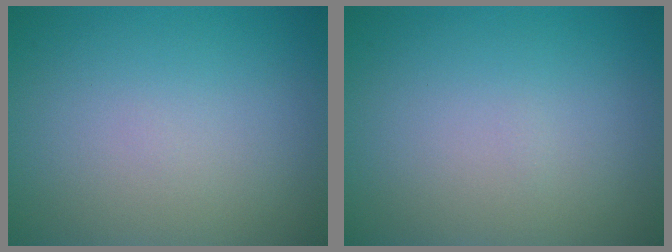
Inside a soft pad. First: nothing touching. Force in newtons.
{"total": 0.0}